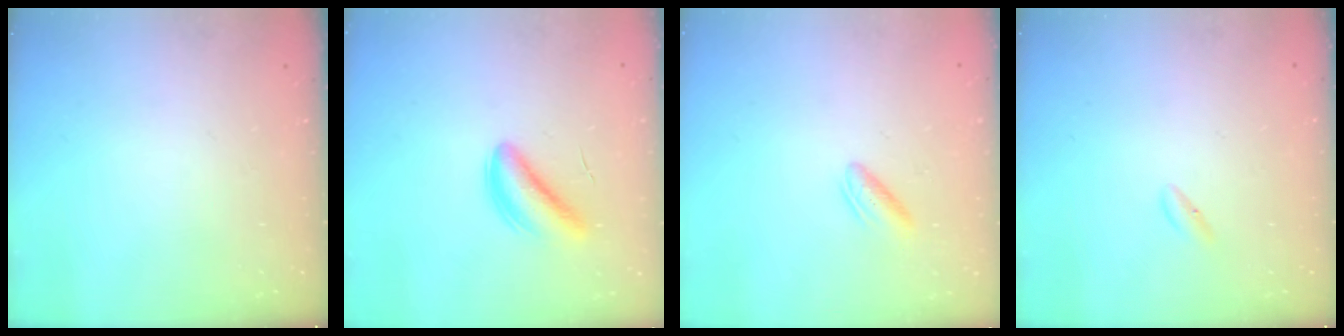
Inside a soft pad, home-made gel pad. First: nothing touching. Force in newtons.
{"total": 5.4, "press": 5.1, "slide": 1.7}
{"total": 2.8, "press": 2.7, "slide": 0.9}
{"total": 2.0, "press": 1.8, "slide": 0.7}